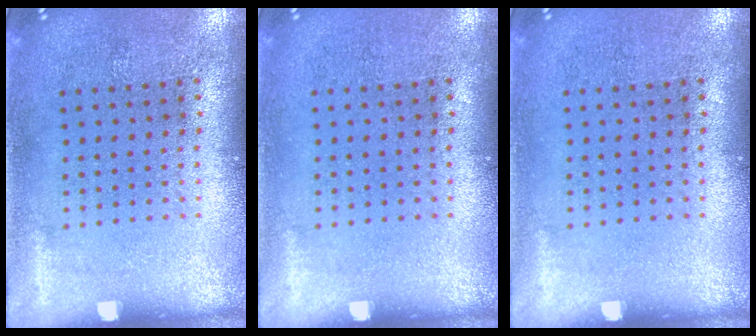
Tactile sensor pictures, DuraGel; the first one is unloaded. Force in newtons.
{"total": 0.0}
{"total": 0.0}